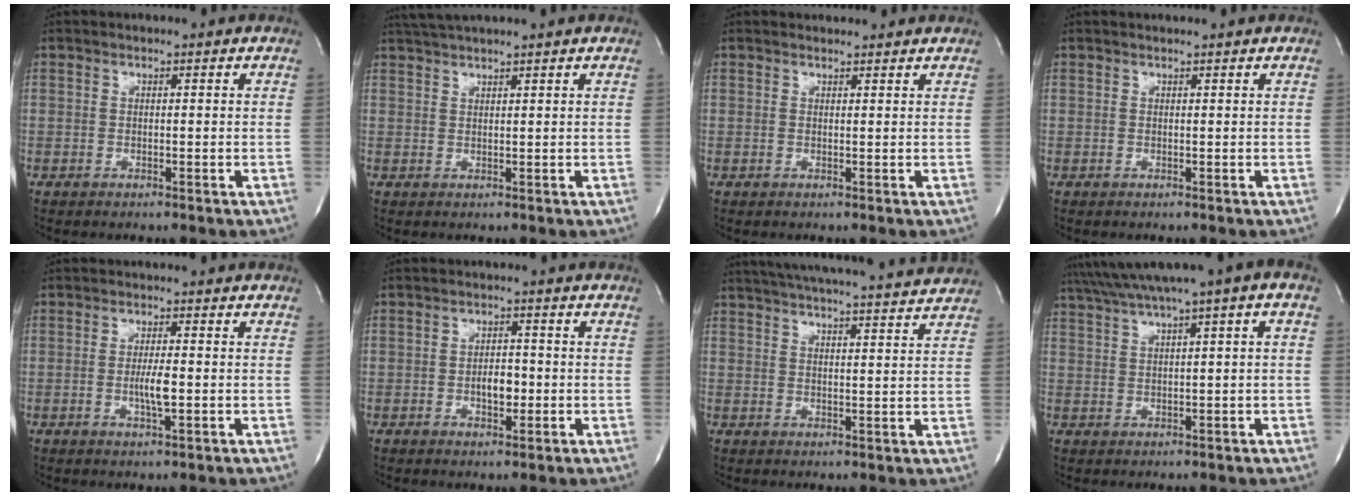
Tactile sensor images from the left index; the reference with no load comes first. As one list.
[{"total": 4.5, "force": [4.0, -0.8, 1.9], "torque": [-0.031, 0.028, 0.075]}, {"total": 2.5, "force": [2.5, 0.5, 0.1], "torque": [-0.016, 0.009, 0.029]}, {"total": 1.0, "force": [0.9, -0.2, 0.3], "torque": [-0.012, 0.001, 0.015]}, {"total": 3.2, "force": [-0.8, 0.2, 3.1], "torque": [-0.065, -0.012, -0.011]}, {"total": 3.1, "force": [-0.9, 1.3, 2.6], "torque": [-0.049, -0.003, -0.010]}, {"total": 20.6, "force": [19.1, 0.9, 7.5], "torque": [-0.127, 0.007, 0.253]}, {"total": 8.2, "force": [4.8, -0.2, 6.6], "torque": [-0.115, 0.038, 0.082]}]